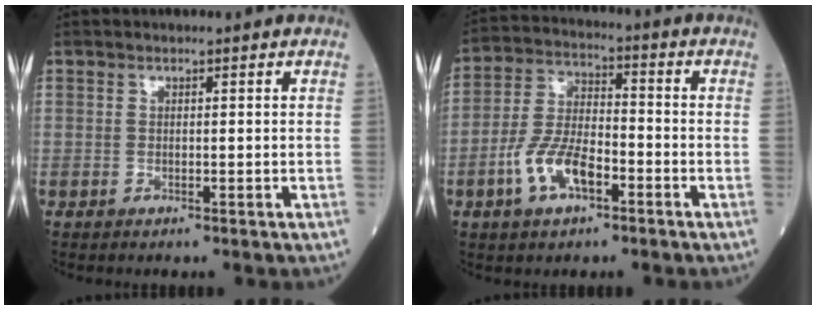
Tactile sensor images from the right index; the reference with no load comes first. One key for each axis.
{"total": 9.2, "fx": -4.0, "fy": 4.0, "fz": 7.3, "tx": -0.155, "ty": 0.010, "tz": -0.077}